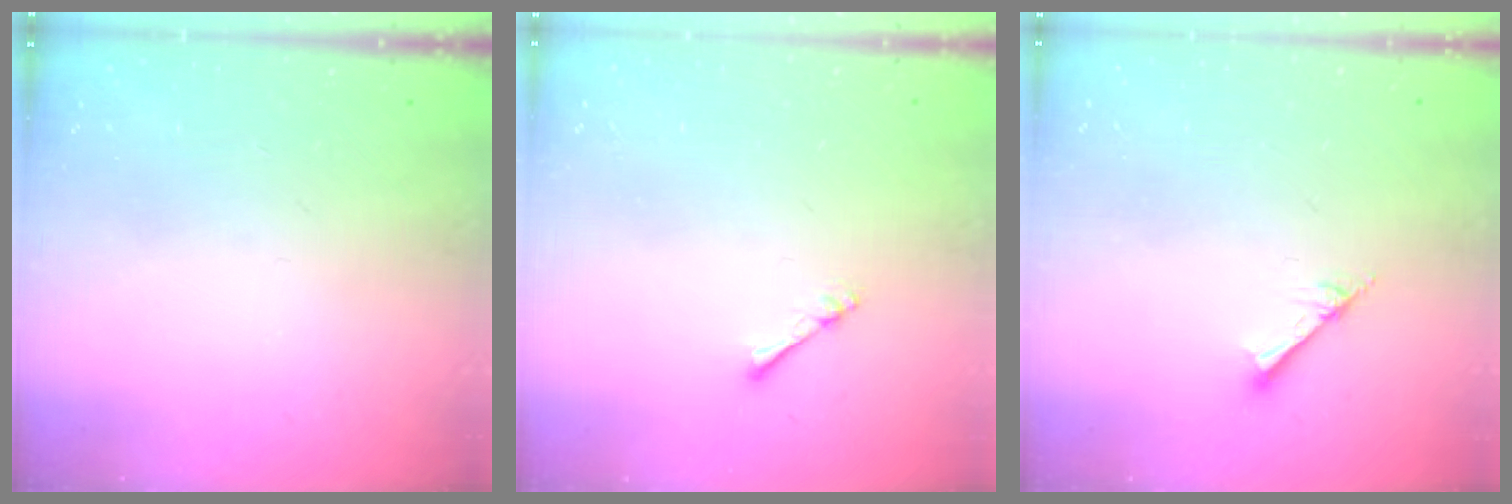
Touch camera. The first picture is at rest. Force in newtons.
{"total": 1.1, "press": 1.1, "slide": 0.2}
{"total": 2.8, "press": 2.7, "slide": 0.4}